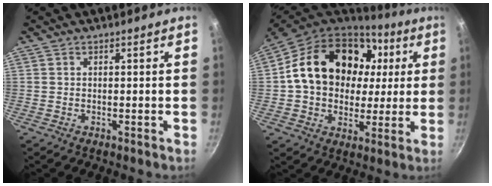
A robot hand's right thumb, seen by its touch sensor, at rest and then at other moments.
{"total": 23.3, "force": [4.9, 17.5, 14.6], "torque": [-0.230, 0.022, 0.084]}